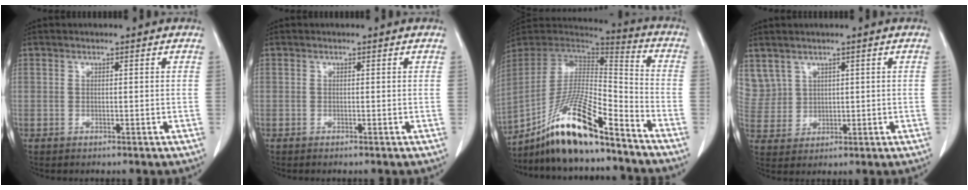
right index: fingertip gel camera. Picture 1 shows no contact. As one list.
[{"total": 0.5, "force": [-0.5, -0.1, 0.2], "torque": [-0.003, 0.001, -0.007]}, {"total": 17.5, "force": [-12.6, 2.3, 12.0], "torque": [-0.241, -0.004, -0.227]}, {"total": 6.5, "force": [3.9, 5.2, 0.6], "torque": [-0.023, 0.018, 0.097]}]